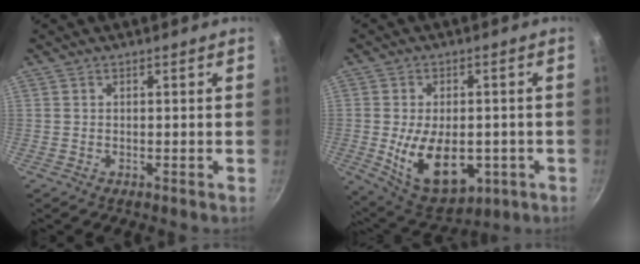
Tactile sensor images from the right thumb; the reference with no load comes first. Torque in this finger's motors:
{"motor_torque": [-0.21, 0.78, 1.43, -0.07, 0.14]}